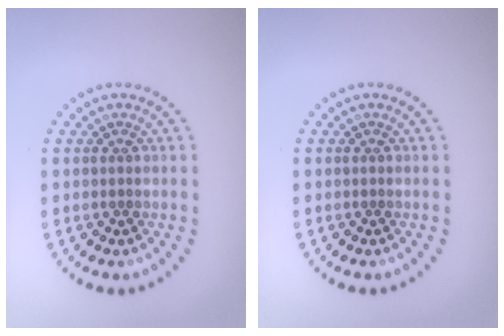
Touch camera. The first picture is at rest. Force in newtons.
{"total": 0.0}